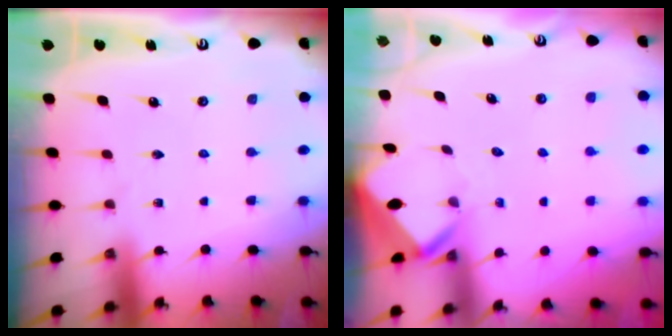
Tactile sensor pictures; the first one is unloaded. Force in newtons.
{"total": 2.7, "press": 2.7, "slide": 0.2}